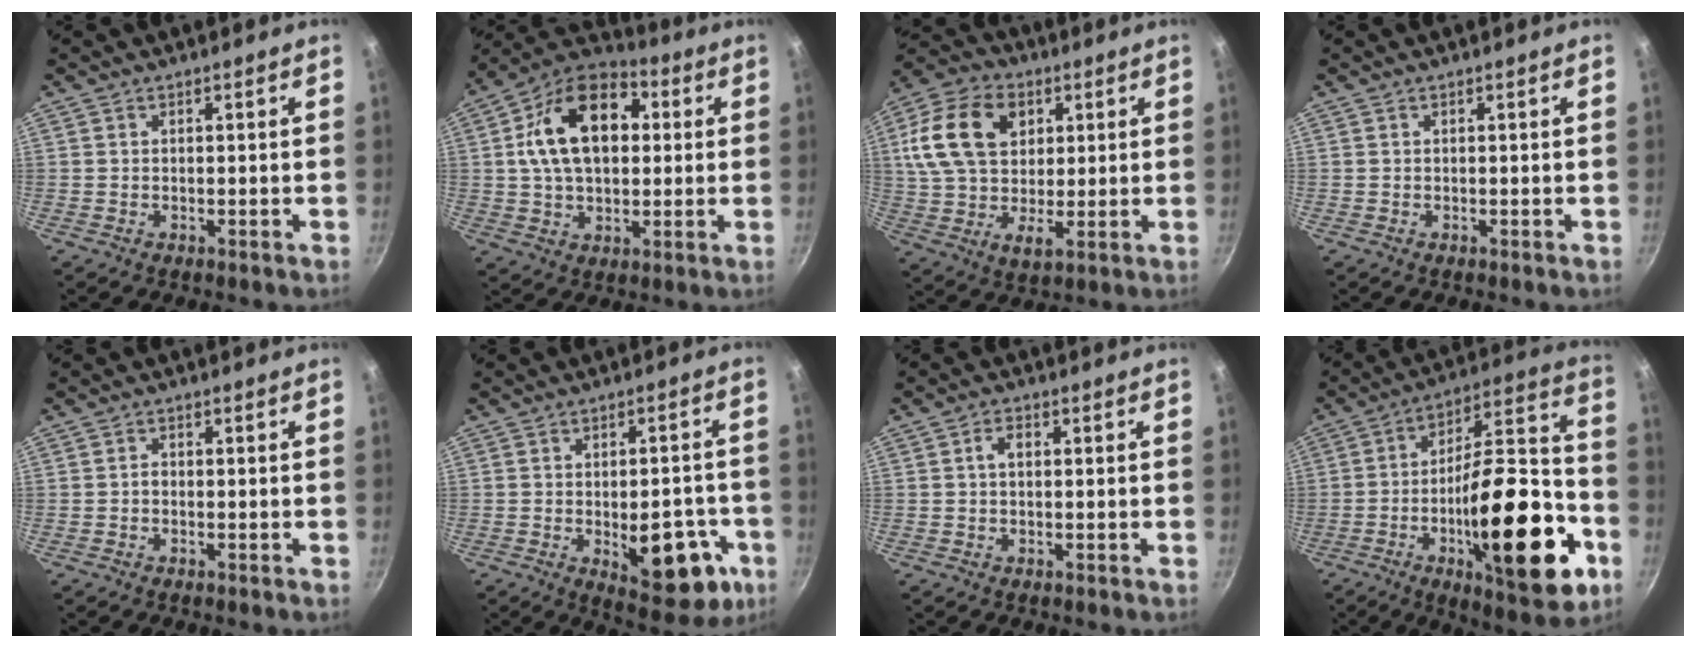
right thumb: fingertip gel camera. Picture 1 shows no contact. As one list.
[{"total": 18.5, "force": [3.5, 12.2, 13.5], "torque": [-0.200, 0.024, 0.040]}, {"total": 17.8, "force": [5.2, 12.3, 11.8], "torque": [-0.201, 0.005, 0.083]}, {"total": 0.0}, {"total": 1.0, "force": [-0.3, 0.7, 0.6], "torque": [-0.008, 0.006, -0.008]}, {"total": 14.3, "force": [-4.2, 7.0, 11.7], "torque": [-0.107, 0.008, -0.043]}, {"total": 2.4, "force": [0.3, 1.6, 1.8], "torque": [-0.027, 0.007, 0.003]}, {"total": 29.7, "force": [-9.8, 10.6, 26.0], "torque": [-0.356, 0.048, -0.148]}]